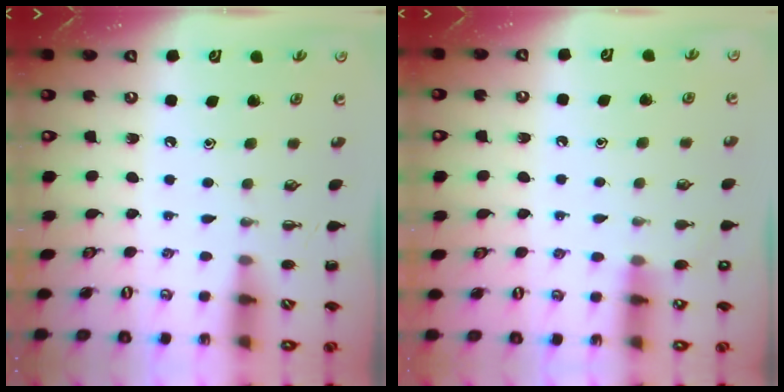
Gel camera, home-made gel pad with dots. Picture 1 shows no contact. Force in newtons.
{"total": 6.0, "press": 5.7, "slide": 1.9}